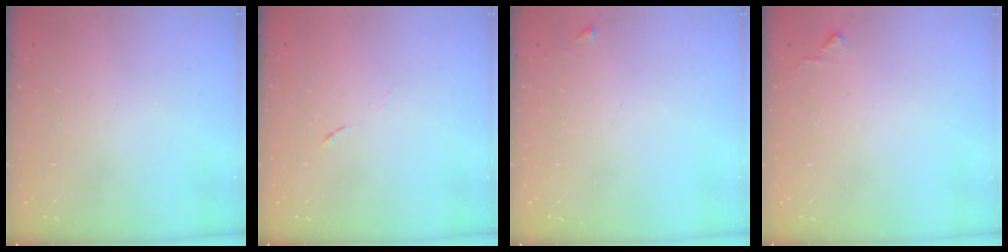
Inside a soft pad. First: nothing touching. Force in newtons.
{"total": 4.0, "press": 3.8, "slide": 1.2}
{"total": 2.6, "press": 2.6, "slide": 0.3}
{"total": 4.2, "press": 4.1, "slide": 0.7}